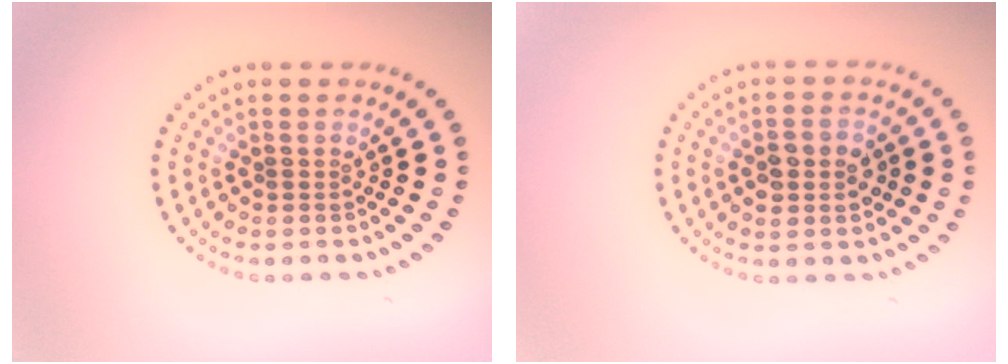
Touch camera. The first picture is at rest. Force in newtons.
{"total": 3.5, "press": 3.5, "slide": 0.1}